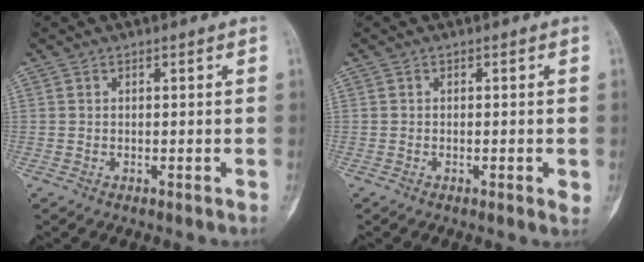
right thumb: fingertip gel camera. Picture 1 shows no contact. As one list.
[{"total": 2.0, "force": [-0.4, 0.6, 1.8], "torque": [-0.026, -0.004, -0.004]}]